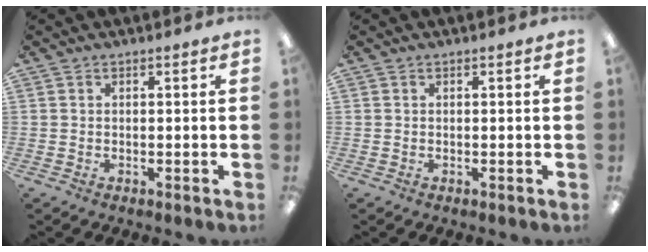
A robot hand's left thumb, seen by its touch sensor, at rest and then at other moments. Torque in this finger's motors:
{"motor_torque": [0.03, 0.01, 0.12, -0.14, 0.00]}